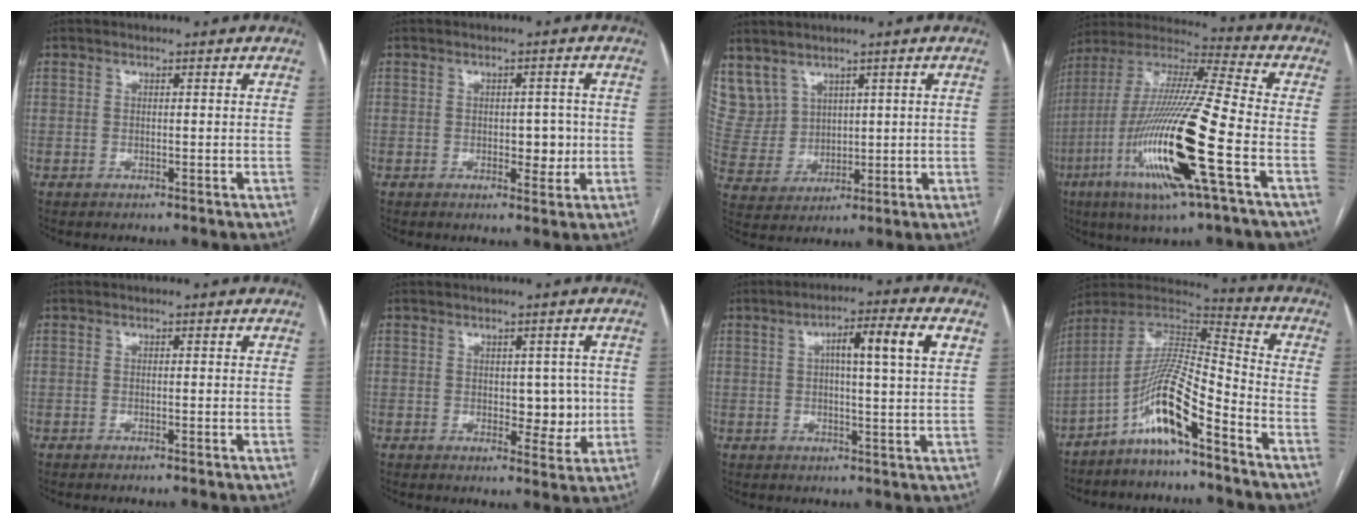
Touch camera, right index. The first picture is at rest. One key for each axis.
{"total": 3.8, "fx": -0.2, "fy": 2.2, "fz": 3.1, "tx": -0.035, "ty": 0.003, "tz": 0.003}
{"total": 9.4, "fx": 6.0, "fy": 7.1, "fz": 1.6, "tx": -0.055, "ty": 0.032, "tz": 0.146}
{"total": 22.5, "fx": -7.4, "fy": 1.1, "fz": 21.2, "tx": -0.445, "ty": -0.029, "tz": -0.143}
{"total": 0.9, "fx": -0.7, "fy": -0.2, "fz": 0.5, "tx": -0.009, "ty": 0.001, "tz": -0.011}
{"total": 4.9, "fx": 0.2, "fy": 3.0, "fz": 4.0, "tx": -0.042, "ty": 0.004, "tz": 0.011}
{"total": 8.6, "fx": 2.7, "fy": 0.3, "fz": 8.2, "tx": -0.131, "ty": 0.015, "tz": 0.036}
{"total": 12.3, "fx": -7.4, "fy": 1.2, "fz": 9.8, "tx": -0.192, "ty": 0.015, "tz": -0.143}